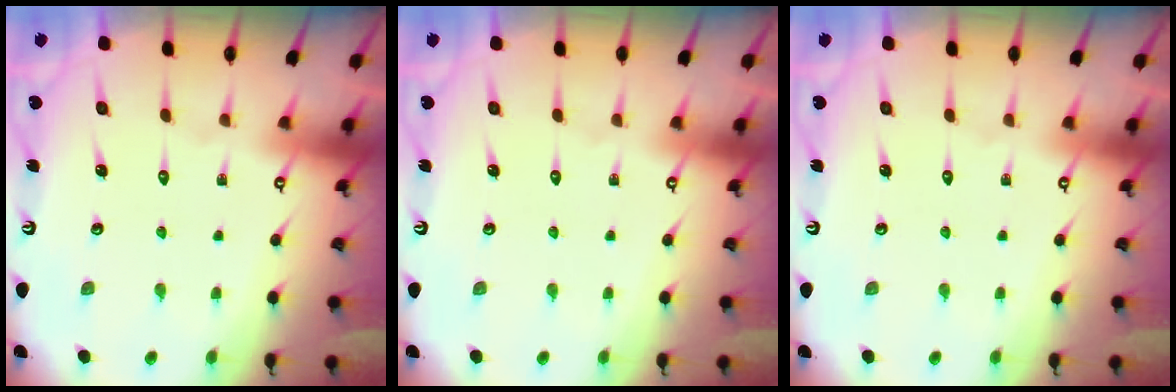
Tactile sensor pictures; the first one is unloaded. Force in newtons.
{"total": 0.0}
{"total": 0.0}